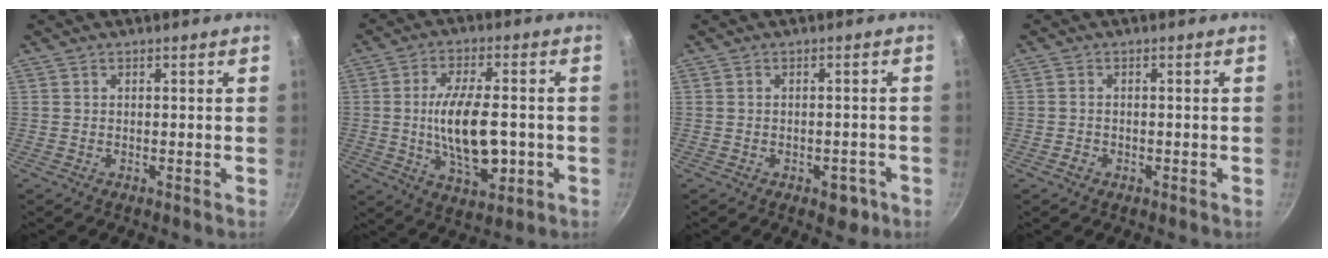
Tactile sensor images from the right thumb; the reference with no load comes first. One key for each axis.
{"total": 15.3, "fx": -1.7, "fy": 7.1, "fz": 13.5, "tx": -0.229, "ty": 0.013, "tz": -0.026}
{"total": 4.1, "fx": -1.9, "fy": 2.4, "fz": 2.6, "tx": -0.017, "ty": 0.016, "tz": -0.014}
{"total": 1.4, "fx": -0.8, "fy": 1.1, "fz": 0.6, "tx": -0.010, "ty": 0.007, "tz": -0.012}